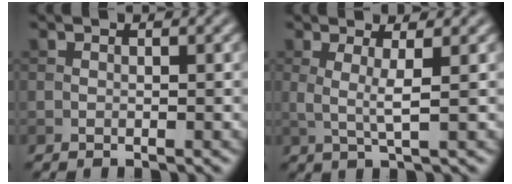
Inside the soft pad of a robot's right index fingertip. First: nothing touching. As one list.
[{"total": 2.3, "force": [0.5, 0.4, 2.2], "torque": [-0.044, -0.007, 0.010]}]